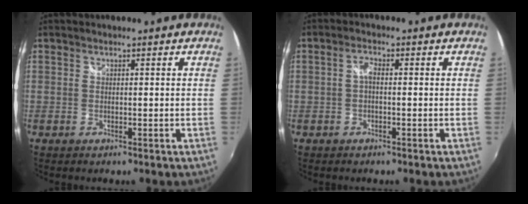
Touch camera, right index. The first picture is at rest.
{"total": 1.8, "force": [-0.3, 0.8, 1.5], "torque": [-0.032, 0.006, -0.008]}